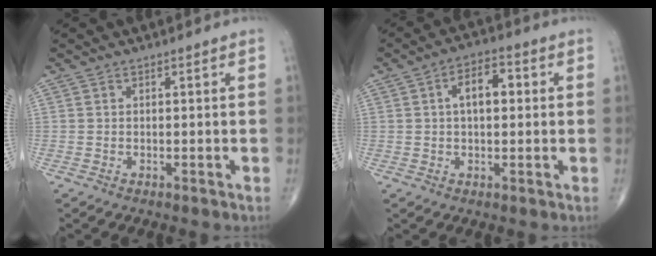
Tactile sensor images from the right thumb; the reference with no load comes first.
{"total": 6.8, "force": [1.1, 3.6, 5.6], "torque": [-0.078, 0.017, 0.011]}